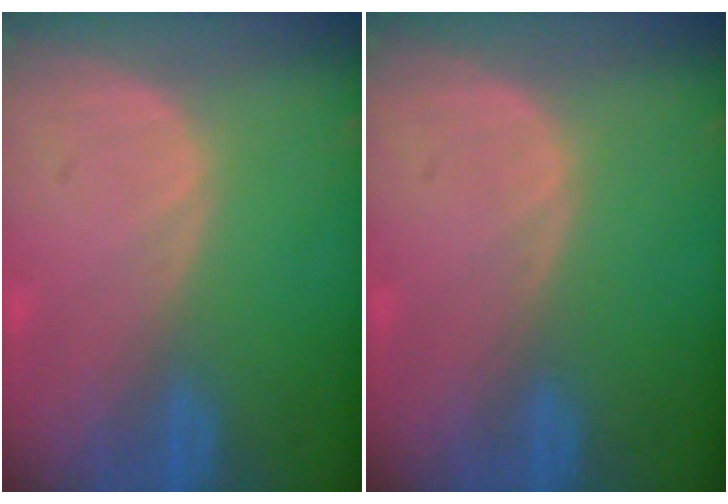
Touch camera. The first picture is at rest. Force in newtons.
{"total": 0.0}